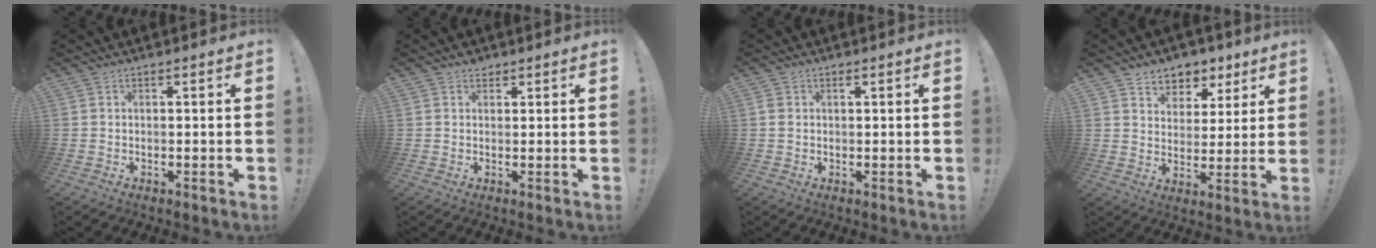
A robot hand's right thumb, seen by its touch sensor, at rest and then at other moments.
{"total": 1.8, "force": [1.3, 1.2, 0.4], "torque": [0.007, -0.007, 0.021]}
{"total": 1.2, "force": [0.5, 0.9, 0.7], "torque": [-0.013, 0.003, 0.008]}
{"total": 6.9, "force": [4.3, 5.4, 0.7], "torque": [0.002, -0.037, 0.085]}